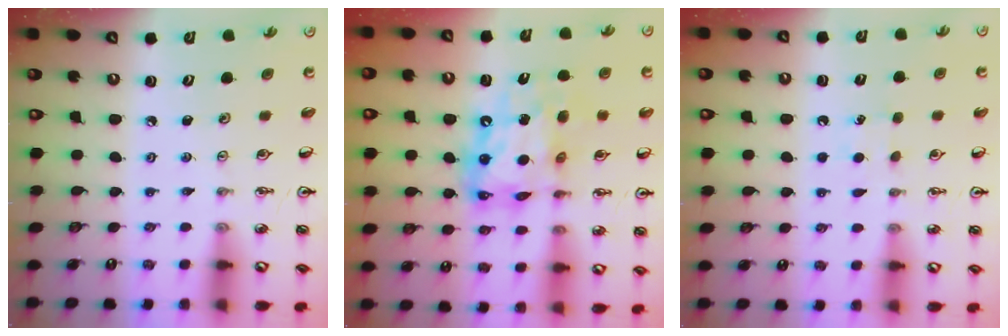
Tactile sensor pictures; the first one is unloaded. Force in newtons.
{"total": 12.7, "press": 12.6, "slide": 1.3}
{"total": 4.8, "press": 4.7, "slide": 0.6}